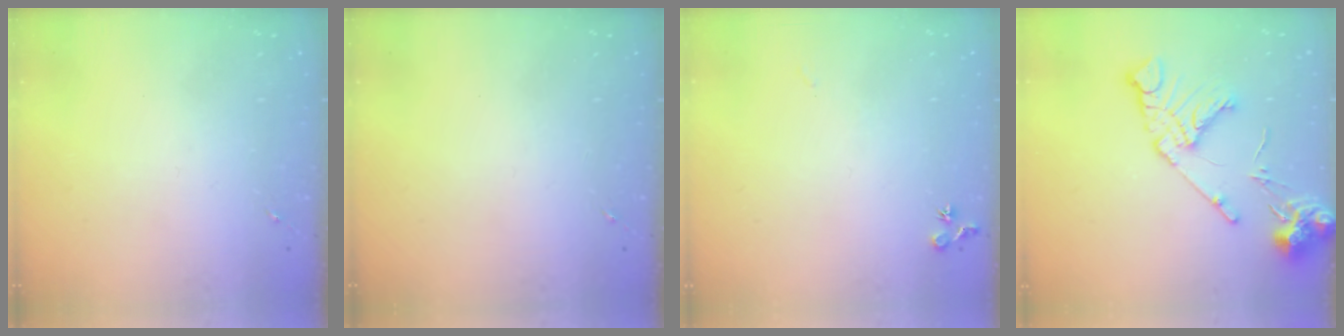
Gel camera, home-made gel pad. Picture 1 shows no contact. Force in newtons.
{"total": 0.0}
{"total": 6.6, "press": 6.6, "slide": 0.6}
{"total": 15.5, "press": 15.4, "slide": 2.0}